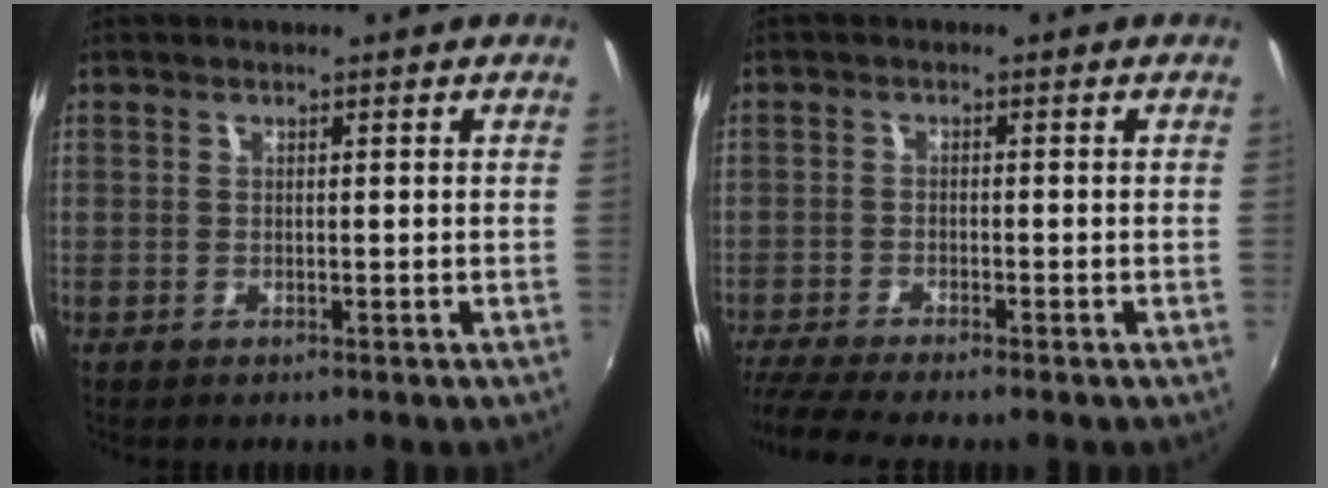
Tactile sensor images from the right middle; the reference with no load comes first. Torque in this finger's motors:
{"motor_torque": [0.41, -0.42, 0.07, 0.04]}